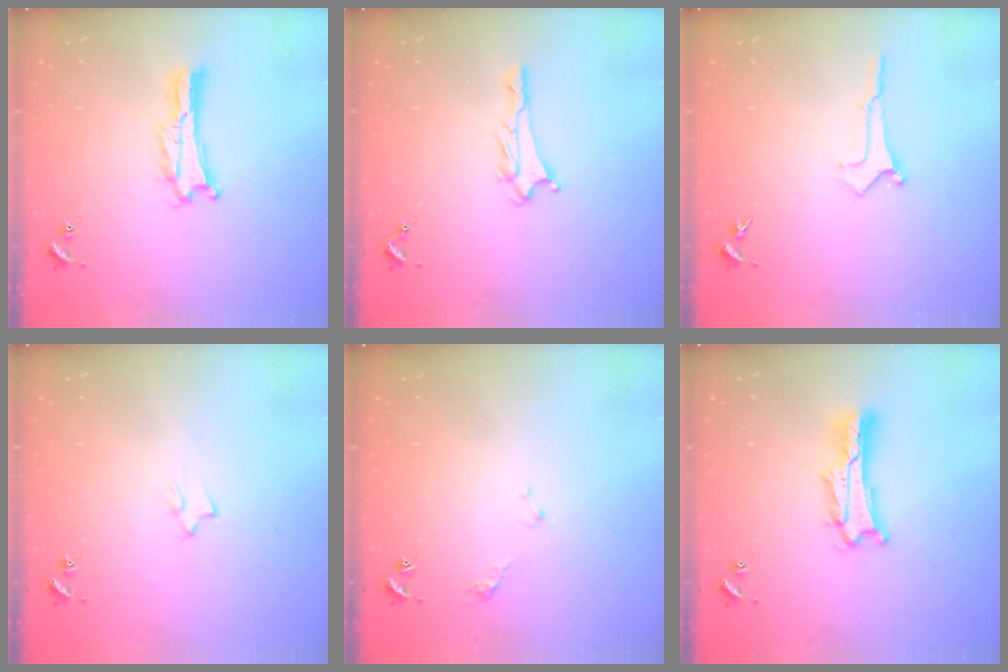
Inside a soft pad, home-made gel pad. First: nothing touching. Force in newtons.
{"total": 2.1, "press": 2.1, "slide": 0.3}
{"total": 0.0}
{"total": 2.3, "press": 2.3, "slide": 0.2}
{"total": 2.3, "press": 2.2, "slide": 0.3}
{"total": 3.0, "press": 2.9, "slide": 0.3}